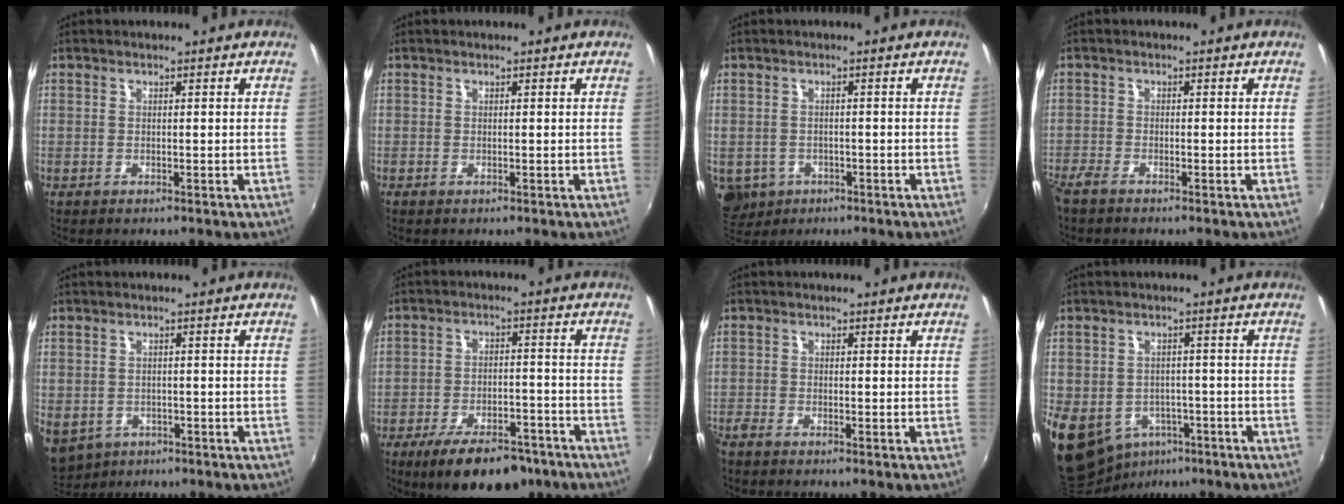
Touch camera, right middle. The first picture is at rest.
{"total": 0.0}
{"total": 7.0, "force": [-2.4, 5.9, 2.9], "torque": [-0.069, -0.016, -0.027]}
{"total": 2.4, "force": [-2.1, 0.5, 1.0], "torque": [-0.030, -0.008, -0.043]}
{"total": 8.7, "force": [-3.7, 6.6, 4.2], "torque": [-0.102, -0.029, -0.044]}
{"total": 14.2, "force": [-10.3, 5.6, 8.0], "torque": [-0.150, -0.008, -0.149]}
{"total": 1.6, "force": [-1.5, 0.4, 0.5], "torque": [-0.014, -0.008, -0.032]}
{"total": 14.0, "force": [-5.8, 10.7, 6.9], "torque": [-0.179, -0.021, -0.073]}